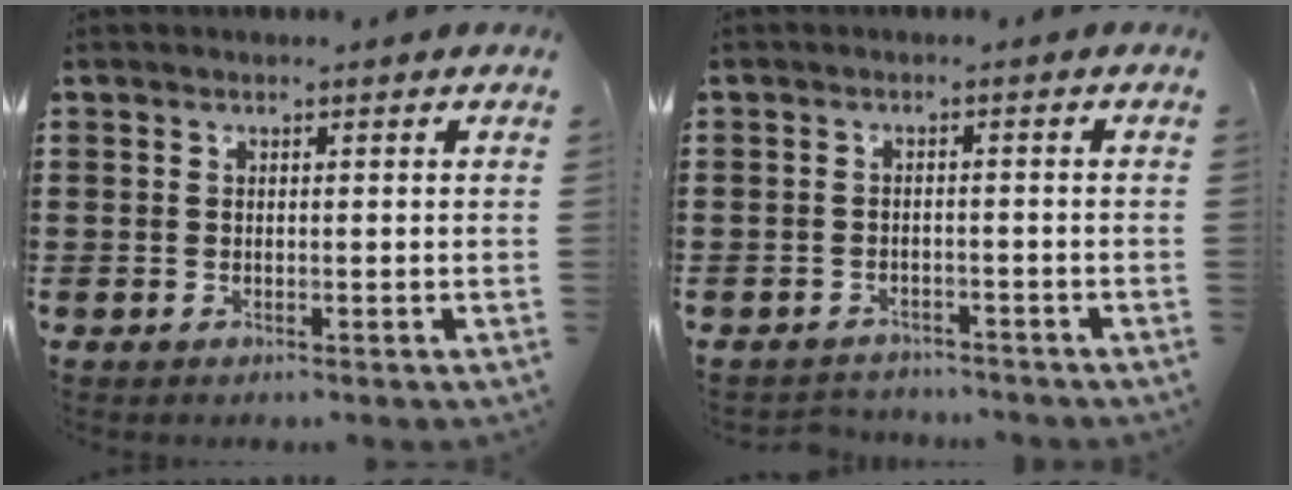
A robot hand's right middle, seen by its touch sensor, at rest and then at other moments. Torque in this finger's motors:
{"motor_torque": [0.01, 0.00, -0.01, -0.03]}